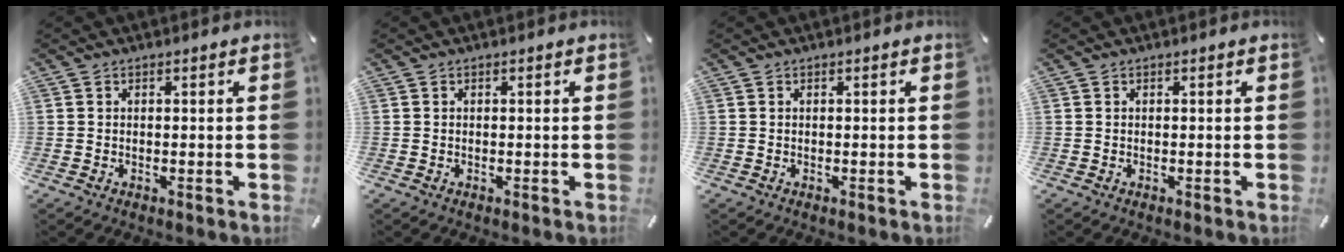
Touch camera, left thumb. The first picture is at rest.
{"total": 0.0}
{"total": 0.0}
{"total": 0.0}